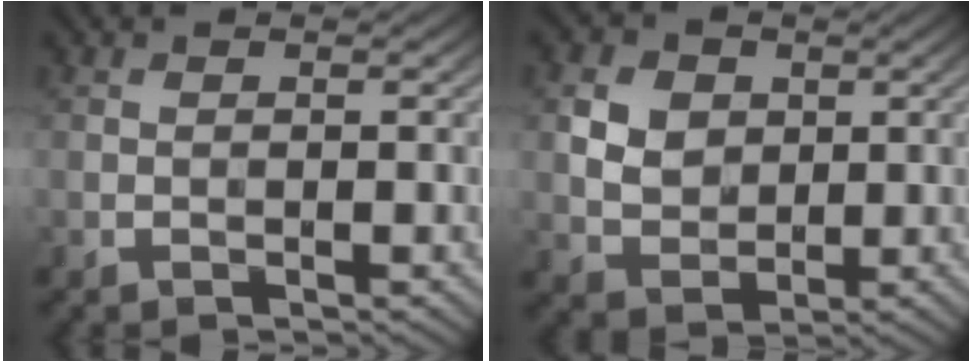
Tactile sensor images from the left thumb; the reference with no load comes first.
{"total": 5.3, "force": [1.4, 4.3, 2.7], "torque": [-0.075, 0.000, 0.018]}